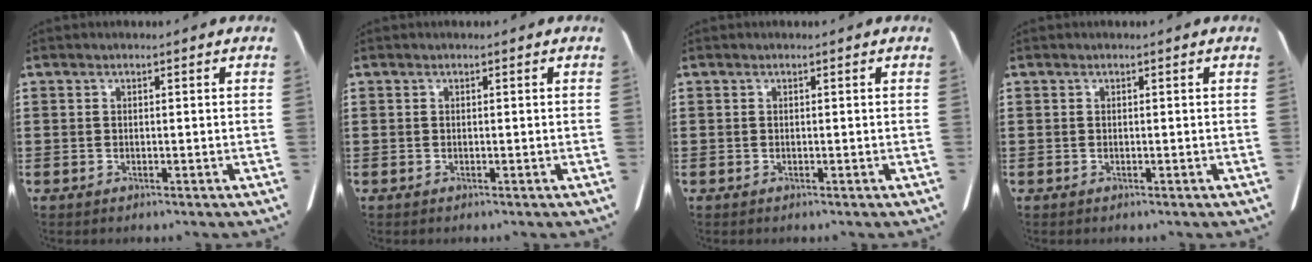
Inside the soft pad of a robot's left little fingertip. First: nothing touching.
{"total": 0.0}
{"total": 0.0}
{"total": 0.0}